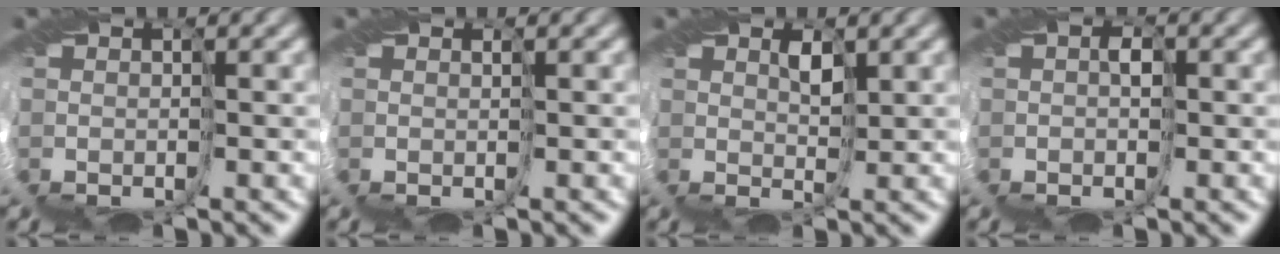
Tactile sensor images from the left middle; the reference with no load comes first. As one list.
[{"total": 0.0}, {"total": 1.2, "force": [1.1, -0.3, 0.3], "torque": [-0.013, 0.005, 0.024]}, {"total": 1.0, "force": [-0.3, 0.4, 0.8], "torque": [-0.016, 0.004, -0.005]}]